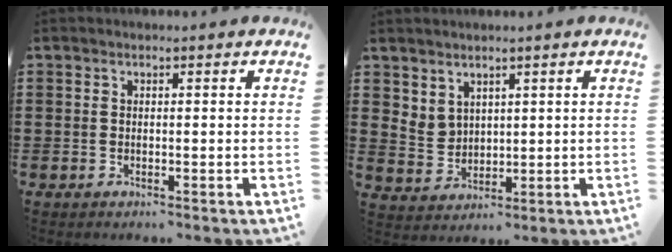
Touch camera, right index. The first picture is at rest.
{"total": 4.0, "force": [3.0, 2.6, 0.5], "torque": [-0.024, 0.001, 0.059]}